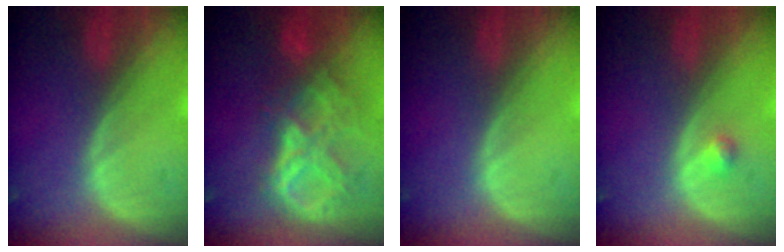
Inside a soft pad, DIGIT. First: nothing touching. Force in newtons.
{"total": 9.2, "press": 7.9, "slide": 4.7}
{"total": 0.0}
{"total": 1.1, "press": 1.1, "slide": 0.1}